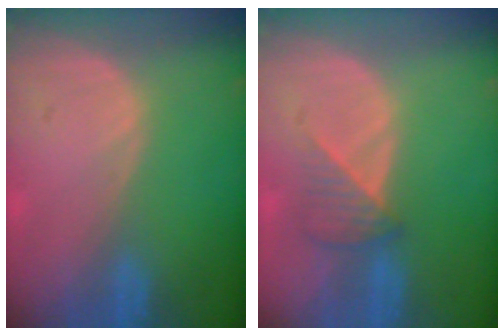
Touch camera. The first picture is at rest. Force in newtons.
{"total": 3.4, "press": 3.3, "slide": 0.8}